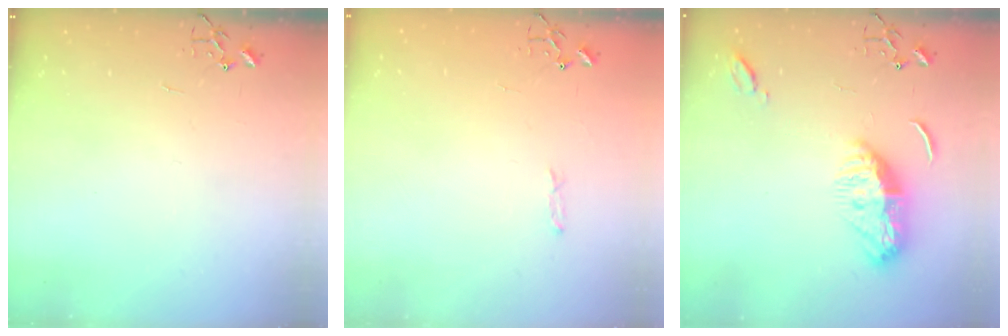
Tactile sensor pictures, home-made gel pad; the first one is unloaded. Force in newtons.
{"total": 3.3, "press": 3.3, "slide": 0.4}
{"total": 11.1, "press": 11.0, "slide": 1.0}